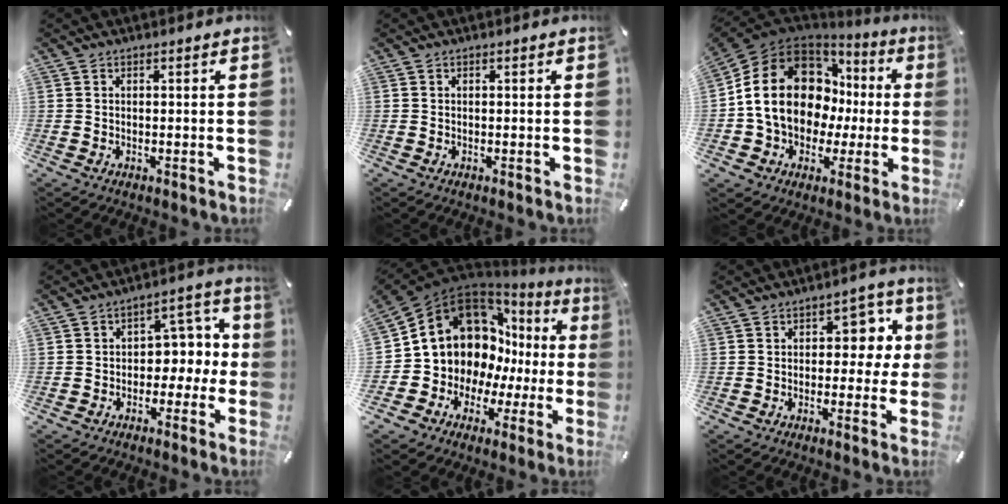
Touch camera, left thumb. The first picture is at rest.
{"total": 0.0}
{"total": 19.5, "force": [1.8, 15.5, 11.7], "torque": [-0.243, -0.004, 0.036]}
{"total": 7.7, "force": [0.1, 6.1, 4.7], "torque": [-0.064, 0.006, -0.003]}
{"total": 15.7, "force": [5.1, 13.3, 6.5], "torque": [-0.106, -0.053, 0.114]}
{"total": 7.8, "force": [1.2, 5.6, 5.4], "torque": [-0.053, -0.002, 0.012]}